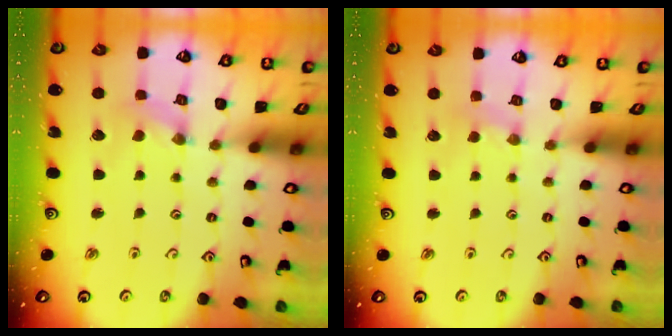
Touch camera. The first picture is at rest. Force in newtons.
{"total": 2.1, "press": 2.1, "slide": 0.3}